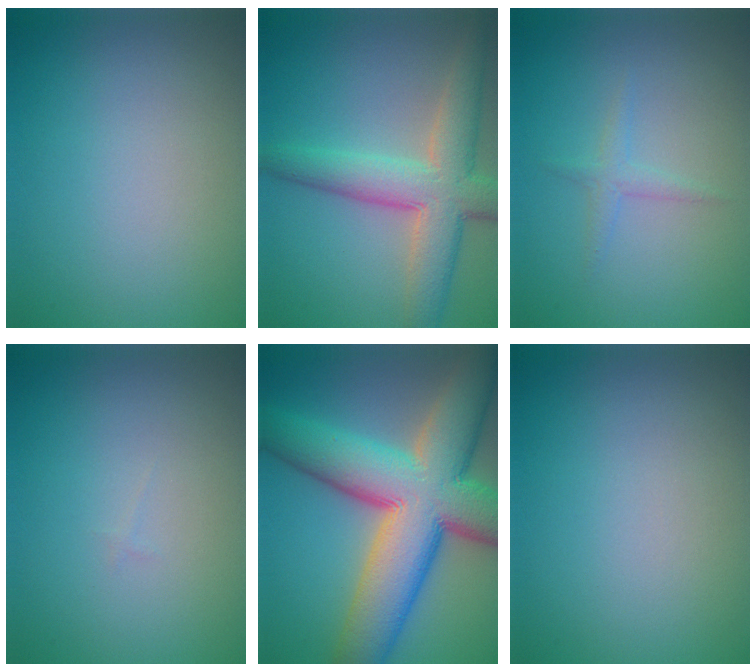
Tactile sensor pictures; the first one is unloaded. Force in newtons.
{"total": 6.4, "press": 6.4, "slide": 0.6}
{"total": 1.2, "press": 1.2, "slide": 0.1}
{"total": 0.0}
{"total": 14.1, "press": 14.1, "slide": 0.8}
{"total": 0.0}